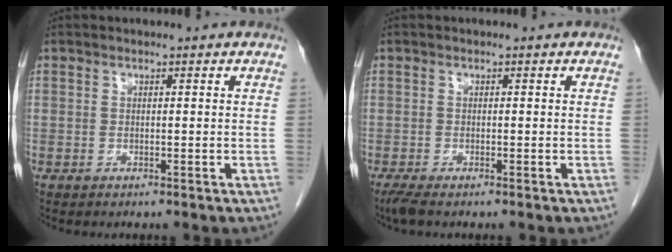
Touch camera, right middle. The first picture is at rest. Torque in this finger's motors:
{"motor_torque": [0.42, -0.15, 0.00, 0.00]}